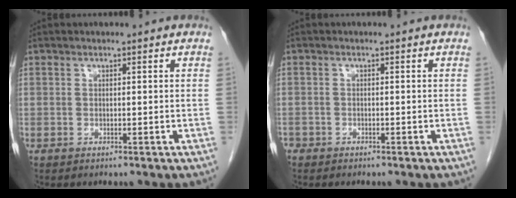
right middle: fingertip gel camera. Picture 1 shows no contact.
{"total": 1.5, "force": [-1.2, 0.8, 0.2], "torque": [-0.009, 0.000, -0.021]}